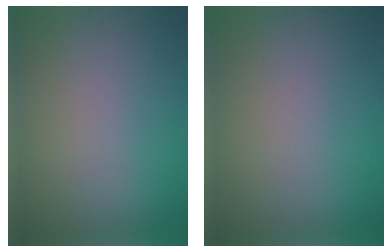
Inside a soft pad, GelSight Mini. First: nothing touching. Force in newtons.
{"total": 0.0}